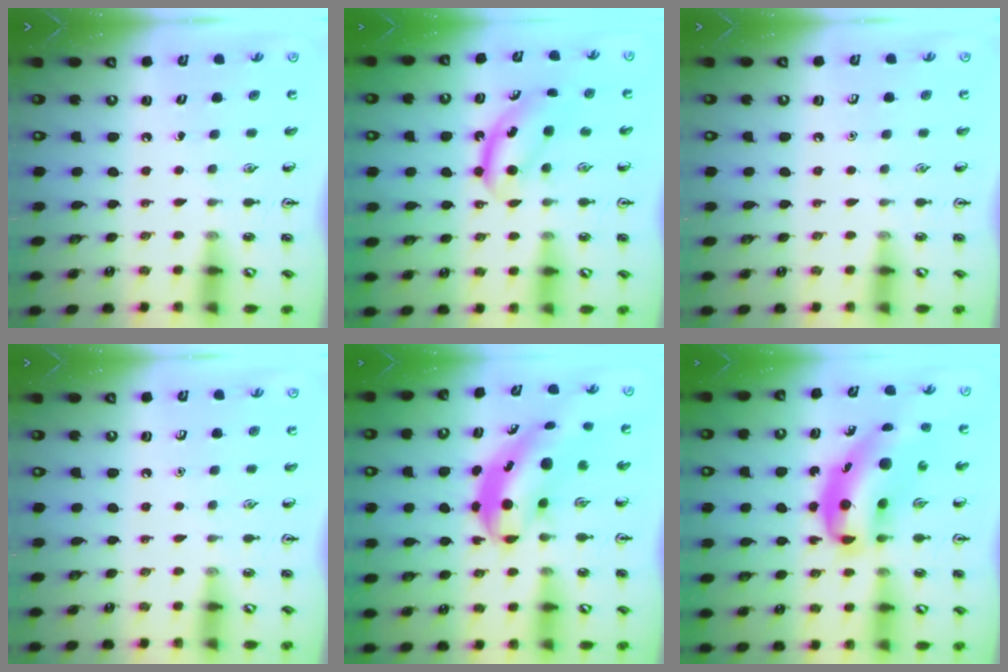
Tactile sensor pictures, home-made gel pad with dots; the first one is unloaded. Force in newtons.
{"total": 5.5, "press": 5.4, "slide": 1.1}
{"total": 0.0}
{"total": 0.0}
{"total": 6.4, "press": 6.2, "slide": 1.6}
{"total": 12.7, "press": 12.1, "slide": 3.8}